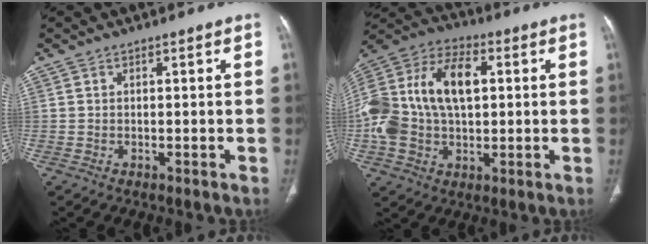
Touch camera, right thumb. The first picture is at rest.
{"total": 23.0, "force": [2.5, 14.5, 17.7], "torque": [-0.371, 0.028, 0.042]}